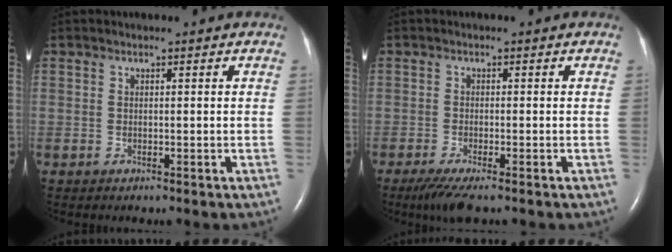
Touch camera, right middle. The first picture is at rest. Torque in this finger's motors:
{"motor_torque": [0.73, -0.68, 0.04, 0.07]}